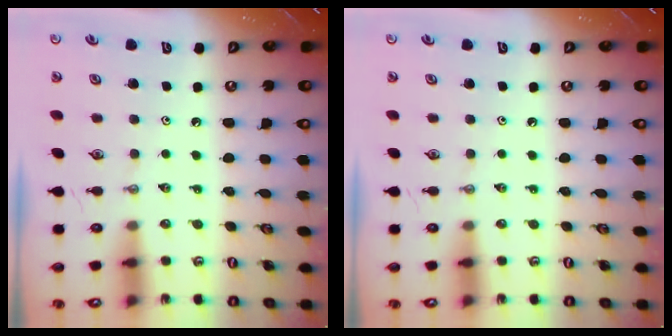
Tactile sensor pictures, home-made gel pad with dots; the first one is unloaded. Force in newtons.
{"total": 0.0}